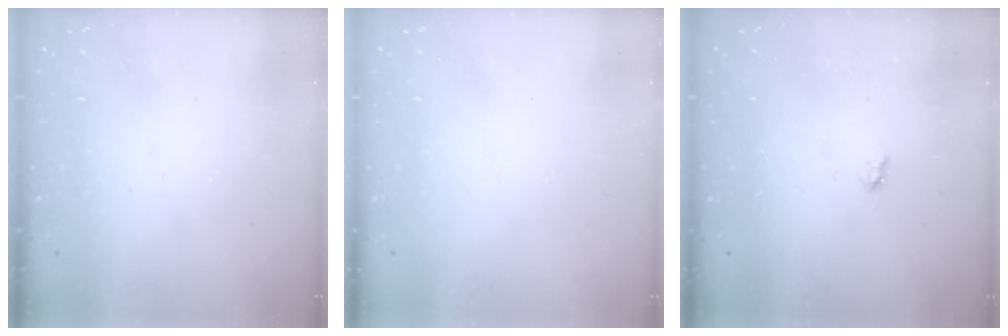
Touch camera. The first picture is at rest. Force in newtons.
{"total": 0.0}
{"total": 1.9, "press": 1.9, "slide": 0.3}